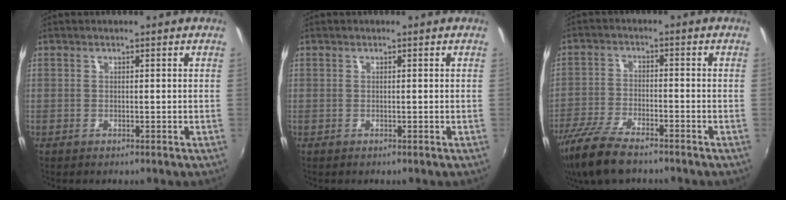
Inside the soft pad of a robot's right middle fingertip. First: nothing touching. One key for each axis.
{"total": 0.0}
{"total": 11.9, "fx": -9.3, "fy": 3.2, "fz": 6.7, "tx": -0.160, "ty": -0.032, "tz": -0.176}